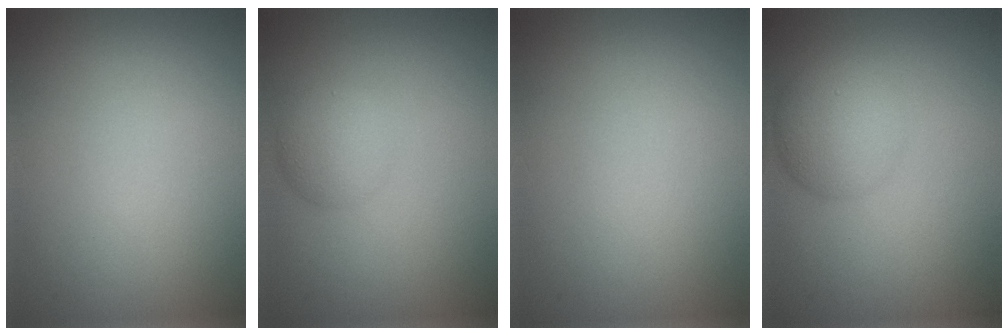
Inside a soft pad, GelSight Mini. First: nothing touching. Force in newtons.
{"total": 2.8, "press": 2.8, "slide": 0.1}
{"total": 0.0}
{"total": 4.0, "press": 4.0, "slide": 0.1}